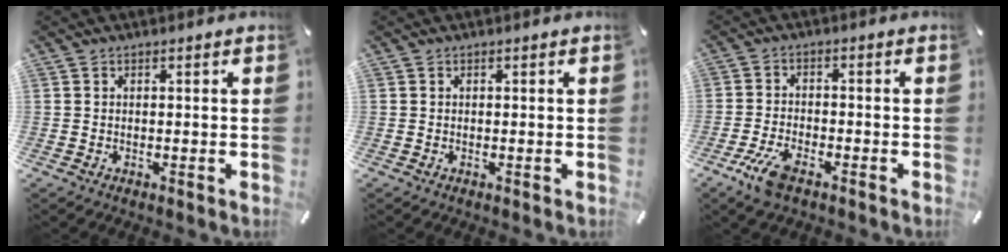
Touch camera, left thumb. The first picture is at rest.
{"total": 0.0}
{"total": 6.6, "force": [-3.9, 2.5, 4.6], "torque": [-0.116, 0.001, -0.077]}